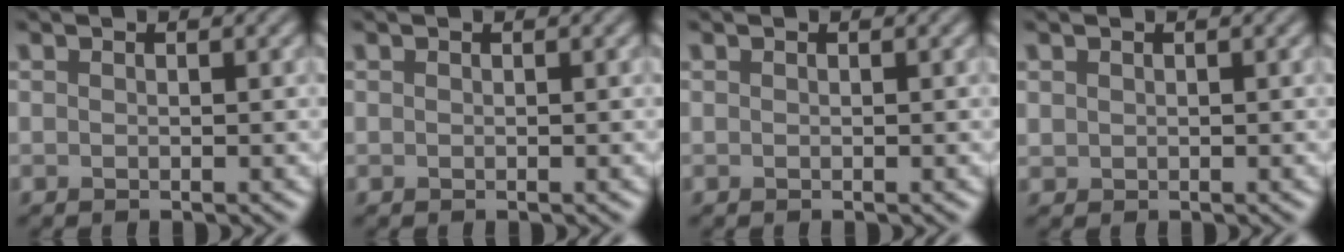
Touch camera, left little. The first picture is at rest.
{"total": 0.0}
{"total": 0.0}
{"total": 0.7, "force": [0.3, 0.6, 0.1], "torque": [0.000, -0.001, 0.010]}